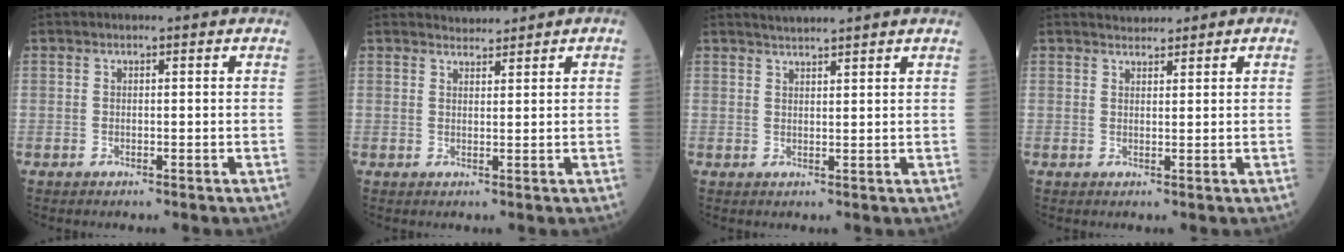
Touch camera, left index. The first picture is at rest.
{"total": 1.6, "force": [1.6, 0.1, -0.2], "torque": [0.000, 0.005, 0.028]}
{"total": 2.7, "force": [2.5, -0.6, 0.8], "torque": [-0.011, 0.010, 0.047]}
{"total": 1.9, "force": [1.8, 0.6, 0.2], "torque": [-0.007, 0.009, 0.029]}